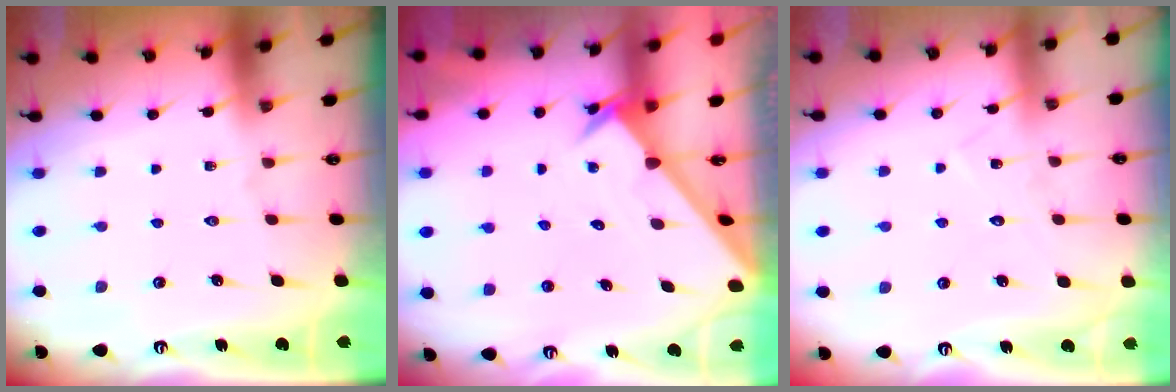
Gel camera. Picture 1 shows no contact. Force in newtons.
{"total": 2.3, "press": 2.3, "slide": 0.2}
{"total": 7.6, "press": 7.6, "slide": 0.2}